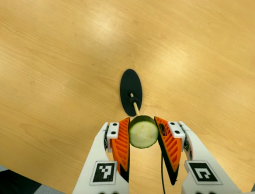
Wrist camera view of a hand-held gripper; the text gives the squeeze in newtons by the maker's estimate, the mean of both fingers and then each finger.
{"total": 11.0, "left": 10.3, "right": 11.8}